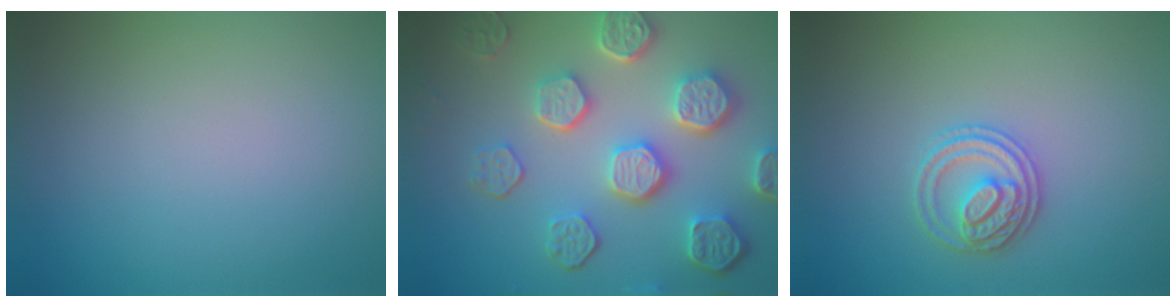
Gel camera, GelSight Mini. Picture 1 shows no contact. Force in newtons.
{"total": 7.4, "press": 5.8, "slide": 4.6}
{"total": 2.7, "press": 2.7, "slide": 0.6}